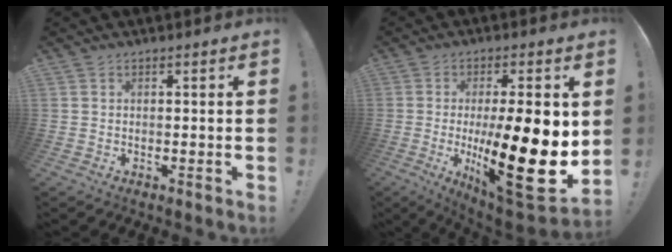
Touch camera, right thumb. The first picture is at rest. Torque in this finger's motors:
{"motor_torque": [2.49, 2.52, 2.76, -0.01, 0.23]}